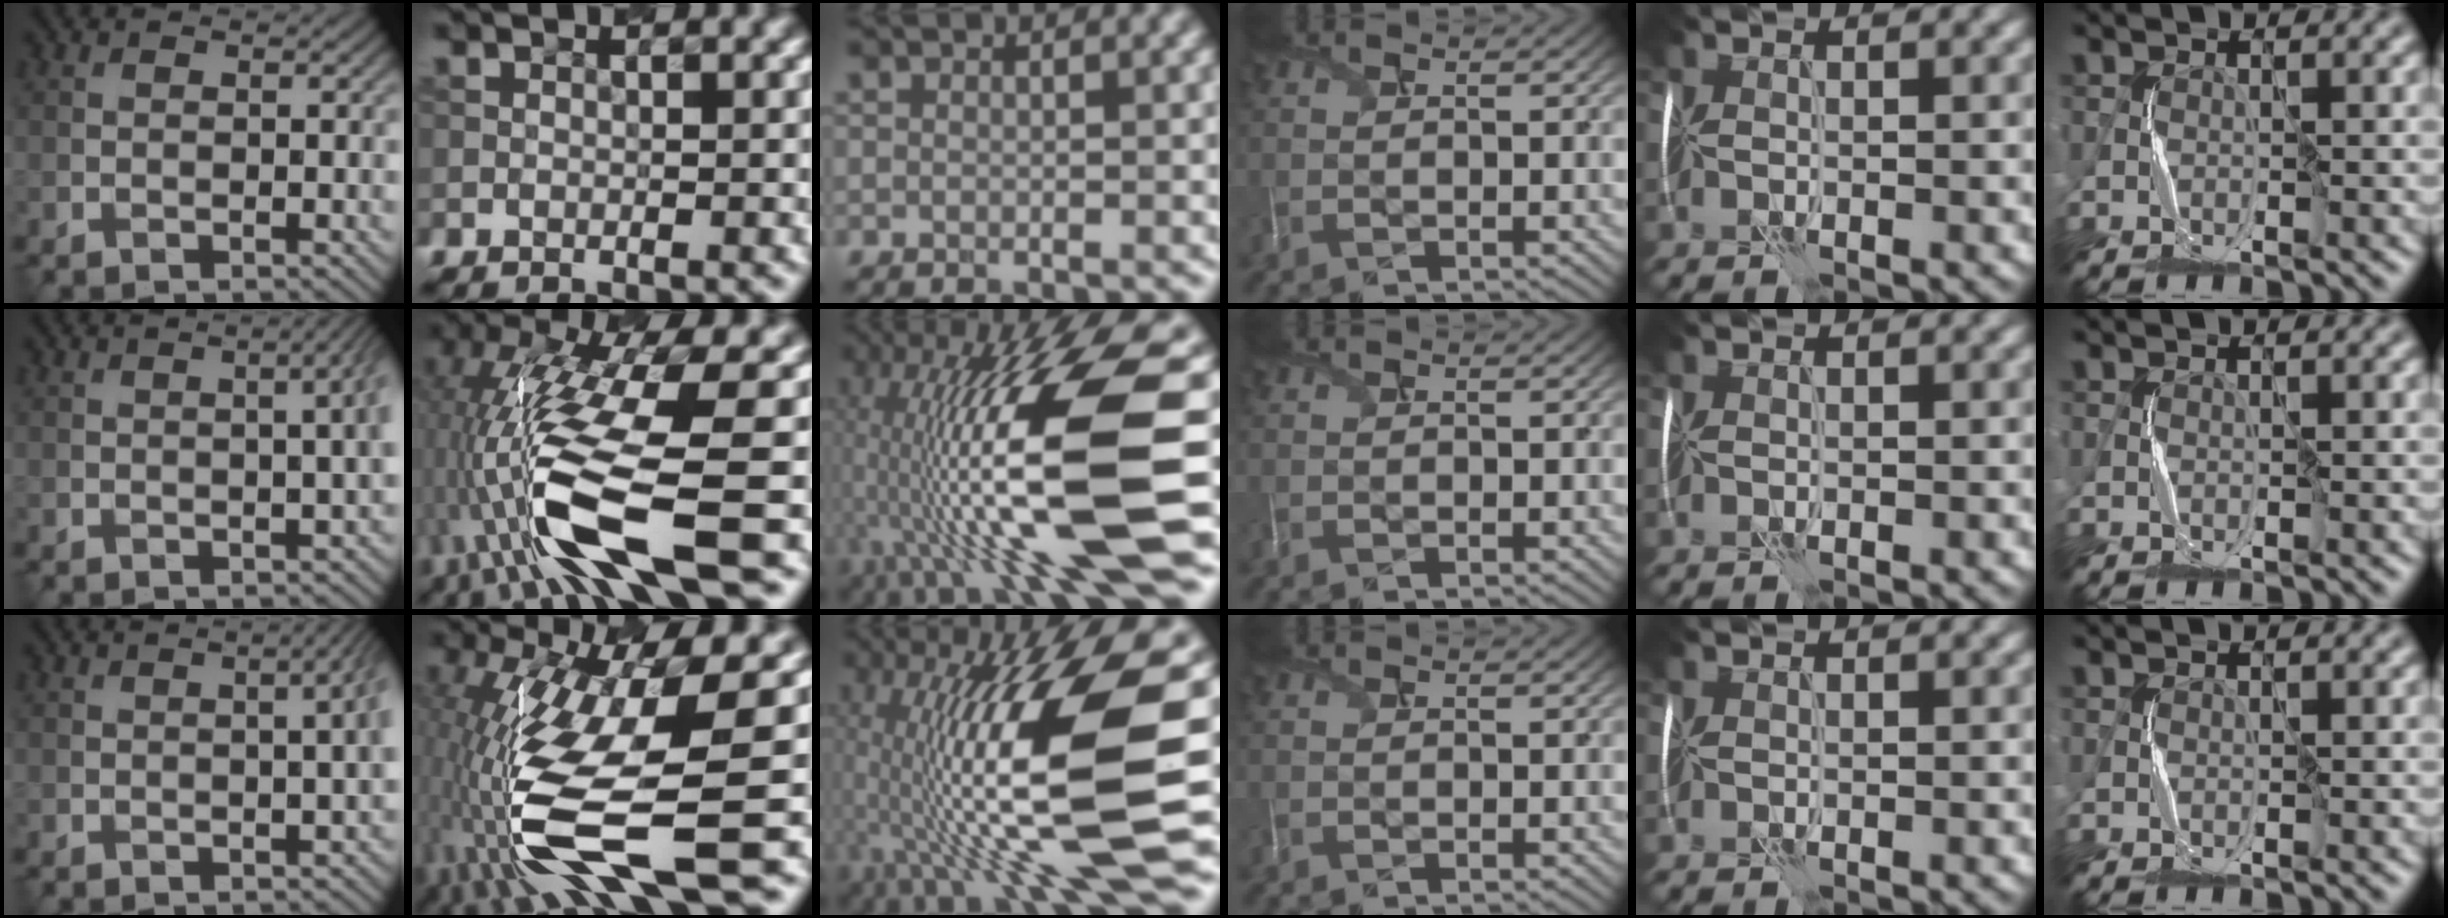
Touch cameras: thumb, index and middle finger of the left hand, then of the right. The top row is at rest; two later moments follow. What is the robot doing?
{"motion": "shake", "object": "plastic piggy bank"}